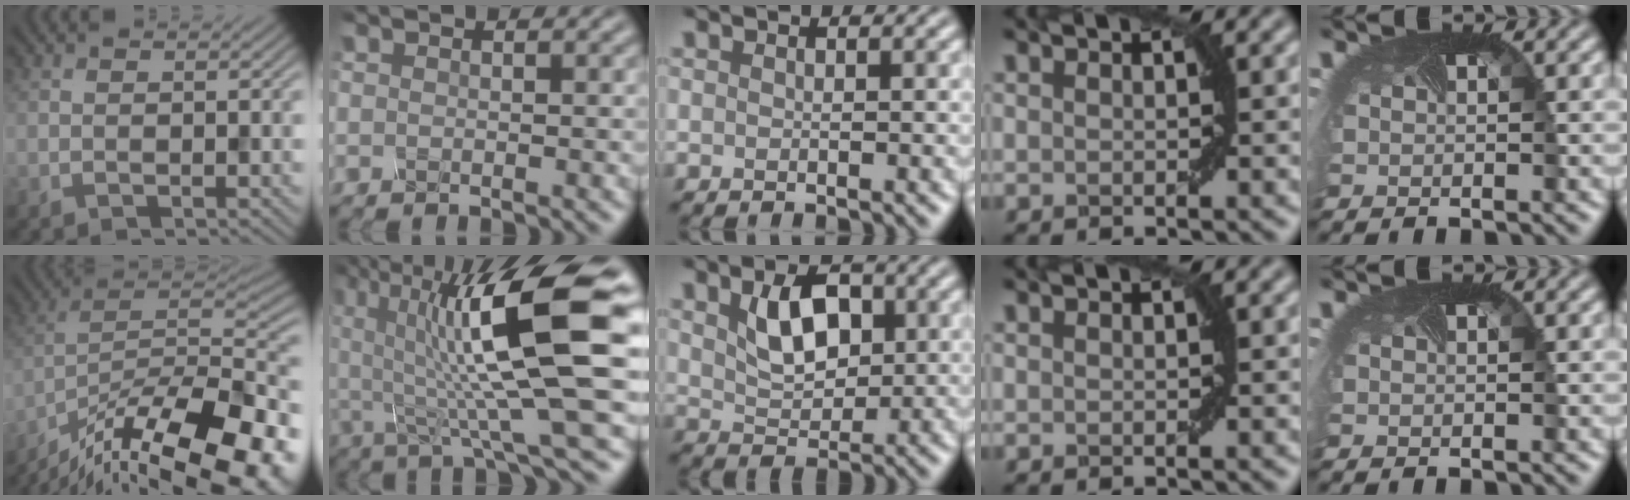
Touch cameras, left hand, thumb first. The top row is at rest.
{"thumb": {"total": 20.3, "force": [-14.7, 6.6, 12.3], "torque": [-0.197, -0.027, -0.230]}, "index": {"total": 13.4, "force": [2.3, 2.8, 13.0], "torque": [-0.224, 0.003, 0.040]}, "middle": {"total": 4.8, "force": [1.5, 2.9, 3.6], "torque": [-0.072, 0.002, 0.028]}}